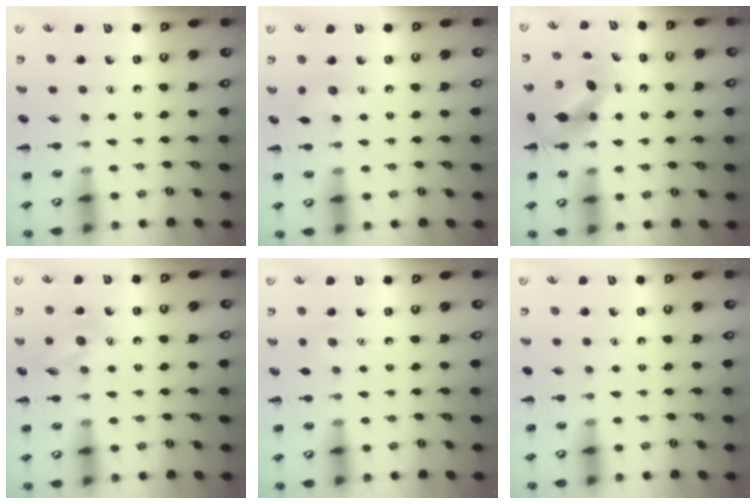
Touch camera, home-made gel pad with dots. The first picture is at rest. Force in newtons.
{"total": 6.2, "press": 6.1, "slide": 1.3}
{"total": 5.9, "press": 5.8, "slide": 0.8}
{"total": 10.5, "press": 10.5, "slide": 0.9}
{"total": 3.7, "press": 3.6, "slide": 0.9}
{"total": 0.0}